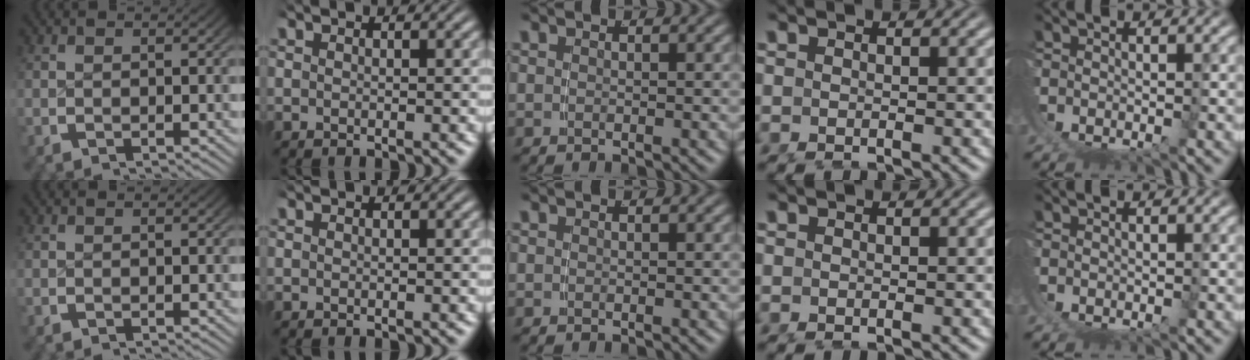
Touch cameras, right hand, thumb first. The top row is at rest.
{}